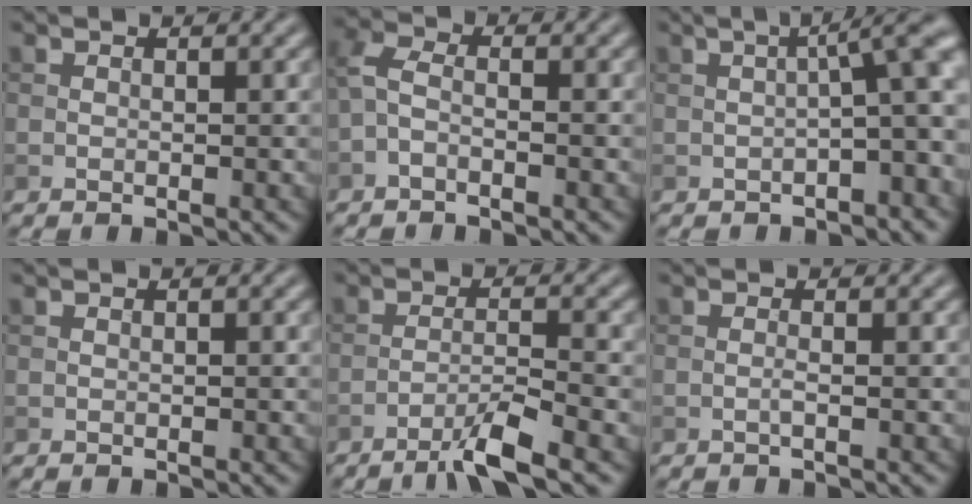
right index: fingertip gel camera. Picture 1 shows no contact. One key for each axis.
{"total": 2.6, "fx": -1.1, "fy": 1.3, "fz": 2.0, "tx": -0.047, "ty": 0.005, "tz": -0.034}
{"total": 7.2, "fx": 0.1, "fy": 1.6, "fz": 7.0, "tx": -0.083, "ty": 0.020, "tz": -0.005}
{"total": 0.0}
{"total": 4.1, "fx": -2.8, "fy": 0.2, "fz": 2.9, "tx": -0.051, "ty": 0.007, "tz": -0.061}
{"total": 0.7, "fx": -0.2, "fy": 0.0, "fz": 0.7, "tx": -0.014, "ty": 0.001, "tz": -0.007}